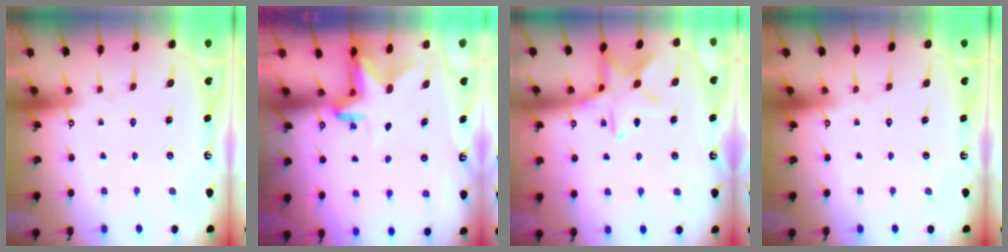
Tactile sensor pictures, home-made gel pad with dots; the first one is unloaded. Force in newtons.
{"total": 3.0, "press": 2.9, "slide": 0.6}
{"total": 12.8, "press": 12.8, "slide": 0.8}
{"total": 0.0}